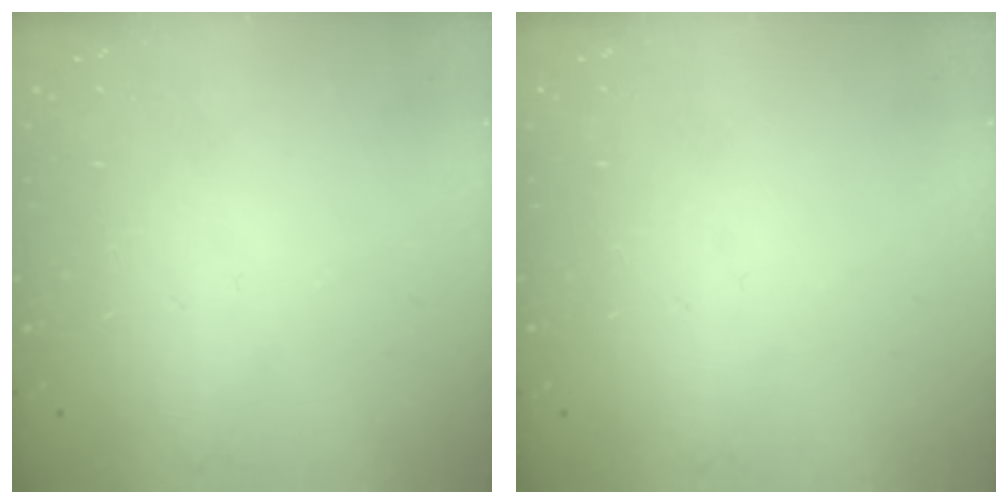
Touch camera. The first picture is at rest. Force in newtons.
{"total": 0.0}